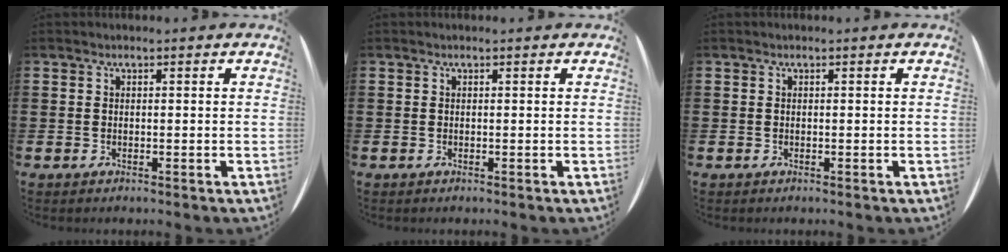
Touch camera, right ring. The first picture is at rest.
{"total": 0.0}
{"total": 0.0}